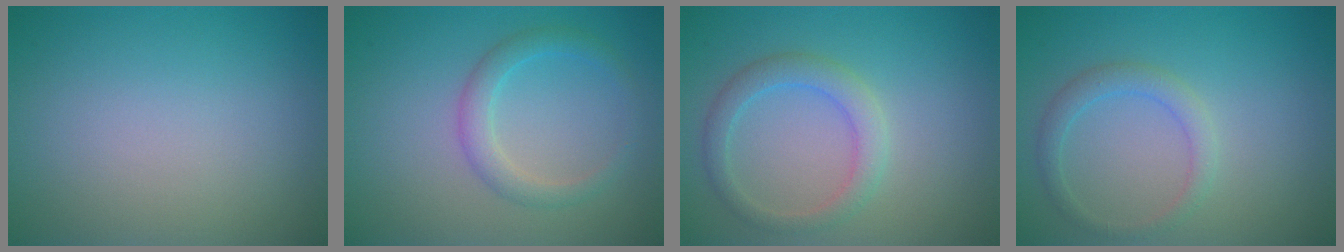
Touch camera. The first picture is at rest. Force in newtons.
{"total": 2.4, "press": 2.4, "slide": 0.0}
{"total": 2.7, "press": 2.7, "slide": 0.0}
{"total": 2.0, "press": 2.0, "slide": 0.1}